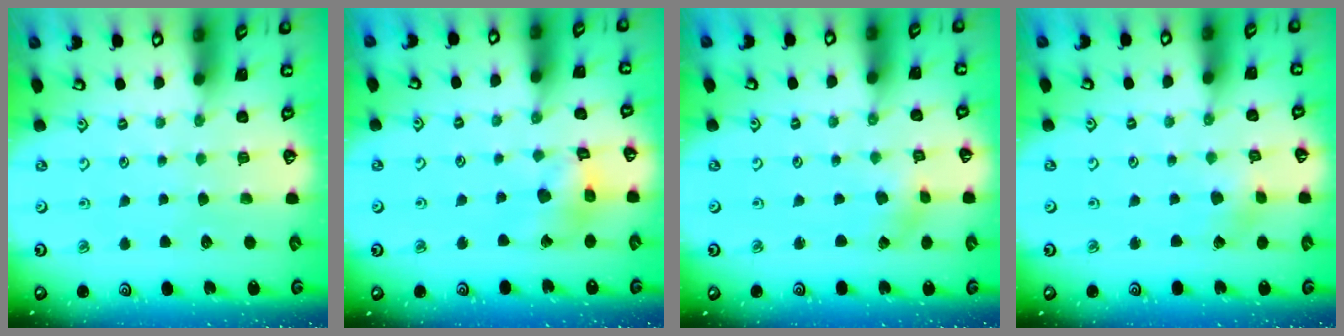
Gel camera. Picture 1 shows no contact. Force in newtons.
{"total": 10.0, "press": 9.9, "slide": 1.0}
{"total": 0.0}
{"total": 2.5, "press": 2.4, "slide": 0.3}